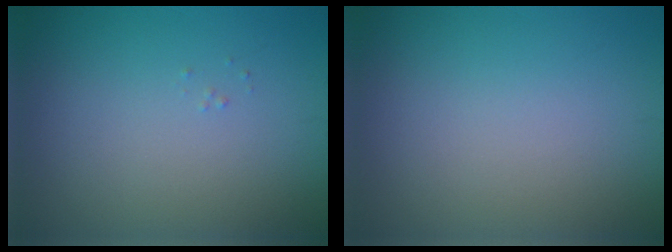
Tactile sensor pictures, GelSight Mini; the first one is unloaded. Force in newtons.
{"total": 0.0}